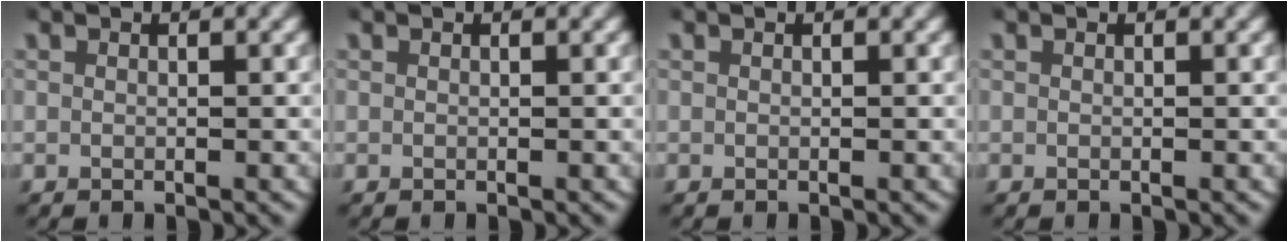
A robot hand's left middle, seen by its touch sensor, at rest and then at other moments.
{"total": 0.0}
{"total": 0.0}
{"total": 0.0}